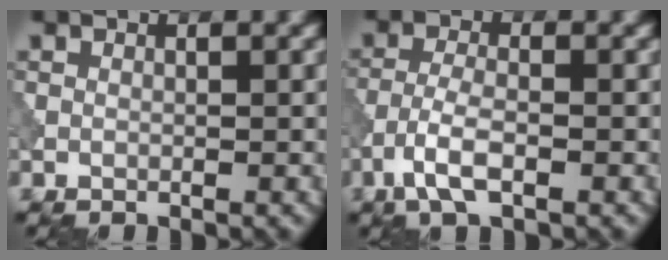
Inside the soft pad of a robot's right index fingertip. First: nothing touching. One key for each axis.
{"total": 3.6, "fx": -1.8, "fy": 1.2, "fz": 2.8, "tx": -0.064, "ty": 0.002, "tz": -0.041}